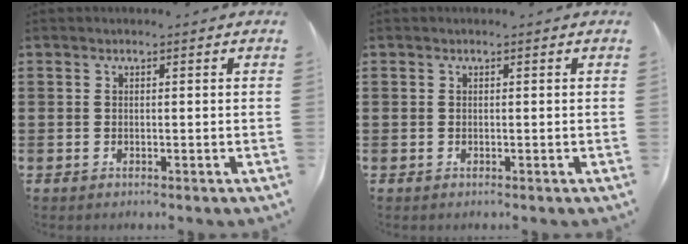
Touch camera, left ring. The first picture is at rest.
{"total": 0.0}